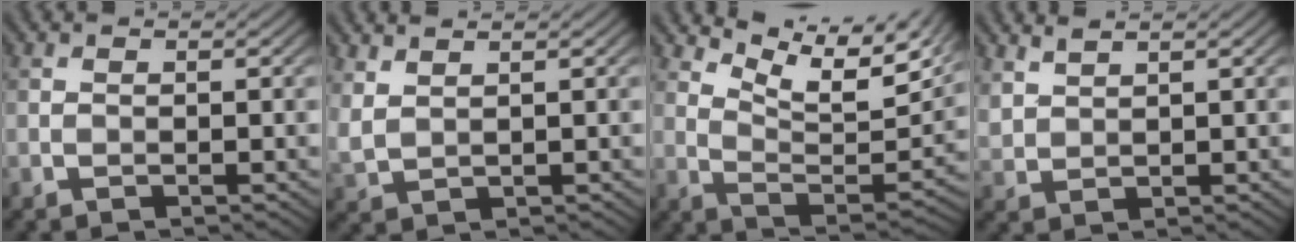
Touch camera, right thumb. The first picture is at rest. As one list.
[{"total": 2.9, "force": [2.3, 0.8, 1.5], "torque": [-0.046, 0.003, 0.055]}, {"total": 11.2, "force": [7.7, 3.6, 7.4], "torque": [-0.146, -0.009, 0.131]}, {"total": 2.6, "force": [2.3, 0.7, 1.1], "torque": [-0.032, 0.003, 0.058]}]